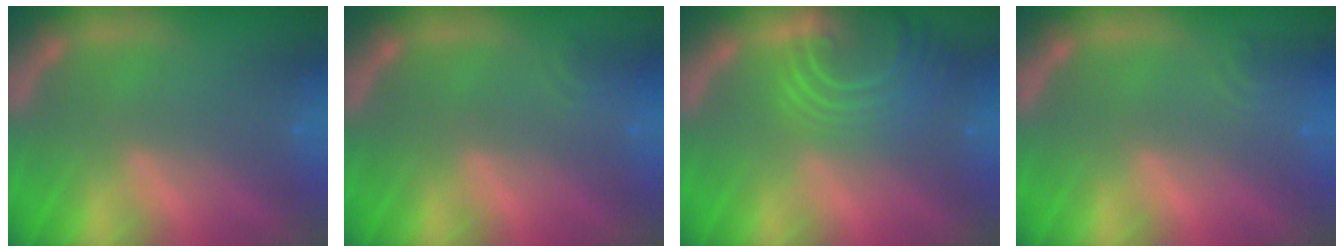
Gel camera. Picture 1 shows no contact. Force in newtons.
{"total": 1.9}
{"total": 8.5}
{"total": 2.4}